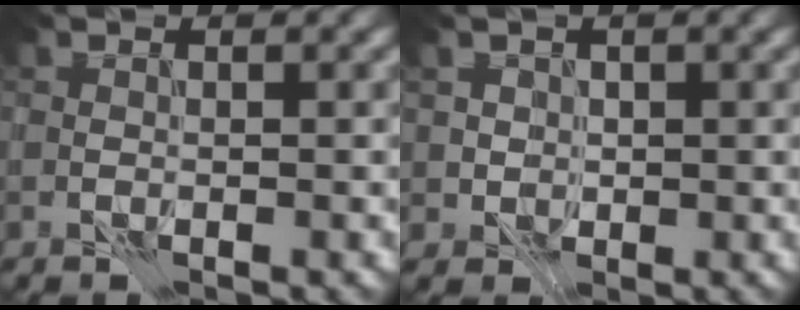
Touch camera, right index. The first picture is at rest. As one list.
[{"total": 1.9, "force": [0.6, 1.8, 0.4], "torque": [0.002, 0.001, 0.015]}]